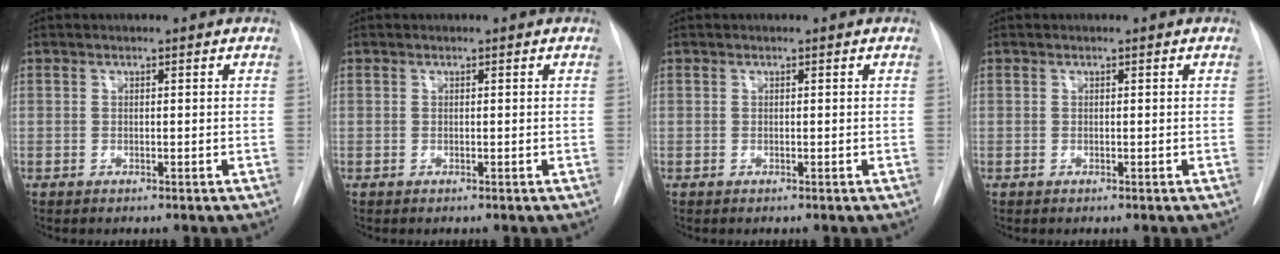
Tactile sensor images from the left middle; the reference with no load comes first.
{"total": 0.0}
{"total": 0.0}
{"total": 0.0}